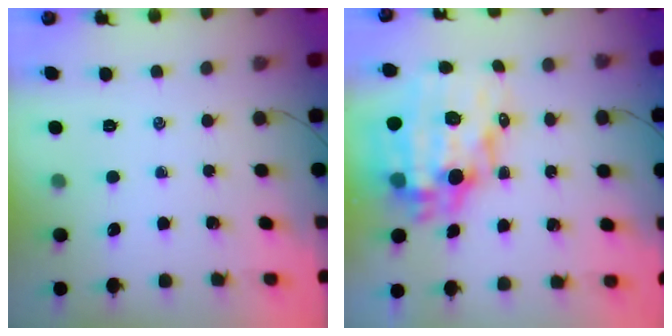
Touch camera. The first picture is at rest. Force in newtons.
{"total": 17.7, "press": 17.2, "slide": 4.3}